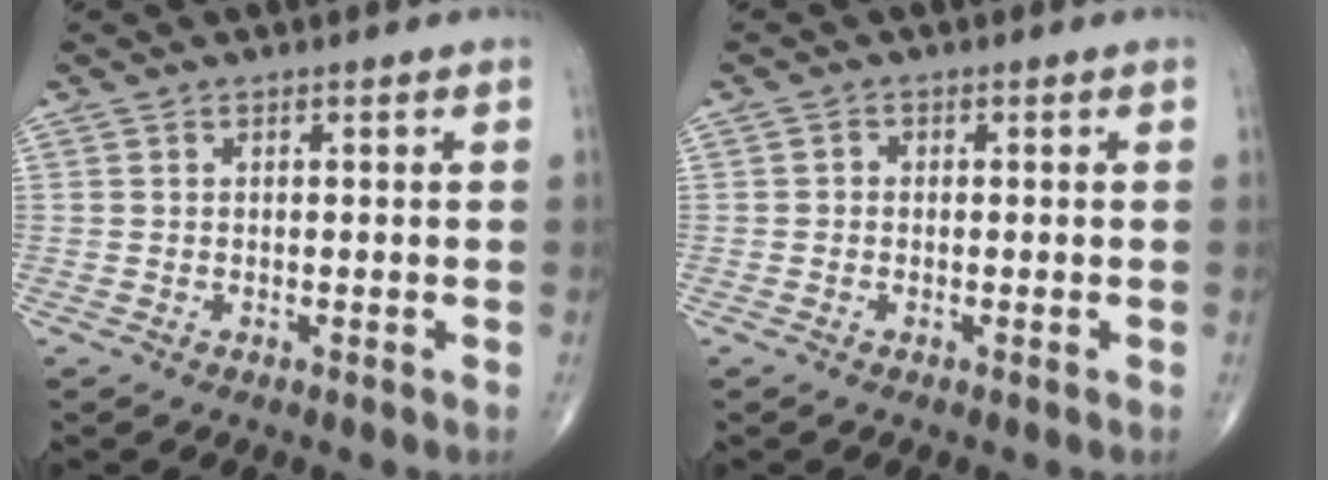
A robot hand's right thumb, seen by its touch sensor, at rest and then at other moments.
{"total": 0.8, "force": [-0.2, 0.7, 0.3], "torque": [0.000, 0.003, -0.008]}